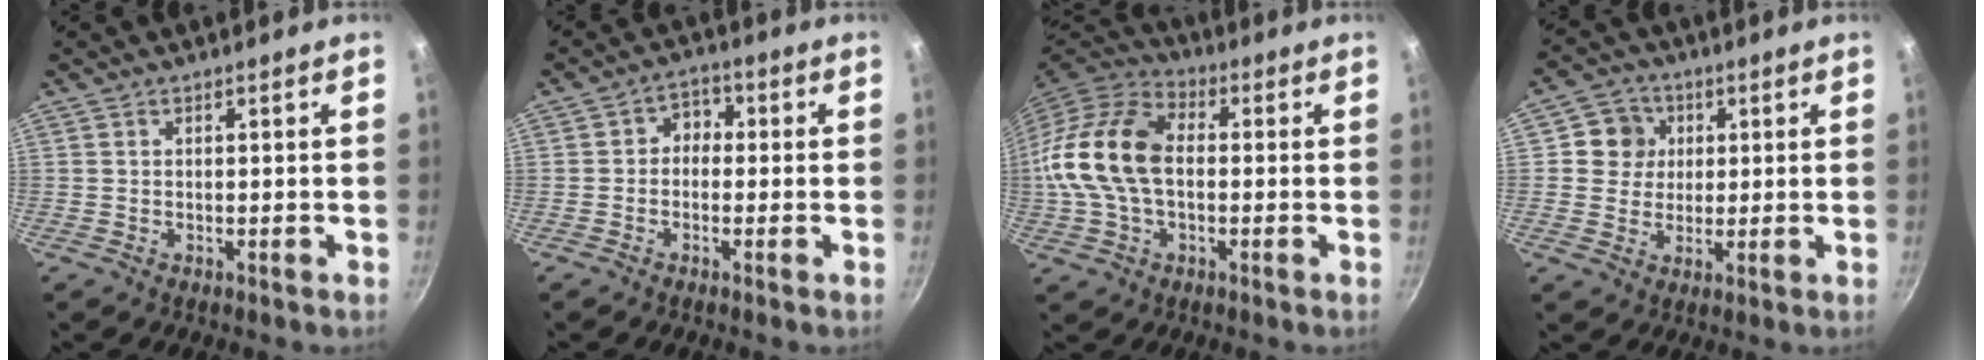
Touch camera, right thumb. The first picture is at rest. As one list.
[{"total": 3.8, "force": [-0.4, 3.1, 2.1], "torque": [-0.008, 0.014, -0.018]}, {"total": 17.8, "force": [0.0, 11.5, 13.6], "torque": [-0.257, 0.038, -0.014]}, {"total": 6.7, "force": [1.6, 6.3, 1.7], "torque": [0.013, 0.004, 0.016]}]